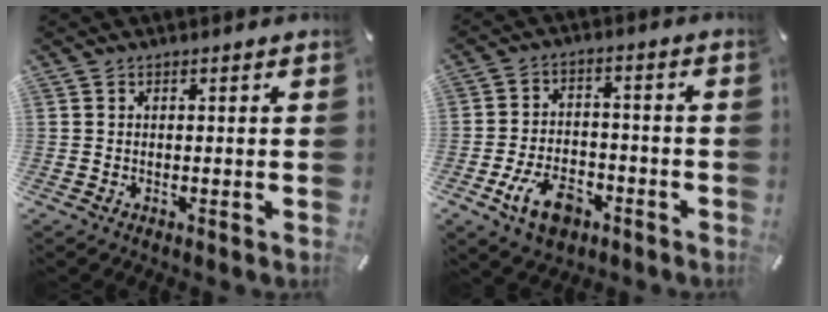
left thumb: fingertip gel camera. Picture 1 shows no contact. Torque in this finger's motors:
{"motor_torque": [0.47, 1.29, 0.54, 0.31, 0.05]}